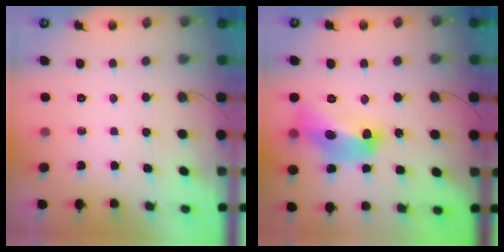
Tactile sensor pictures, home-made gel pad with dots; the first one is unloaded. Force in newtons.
{"total": 13.0, "press": 13.0, "slide": 0.6}